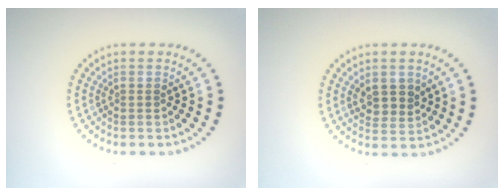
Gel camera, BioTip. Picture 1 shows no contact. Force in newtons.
{"total": 2.5, "press": 2.3, "slide": 0.8}